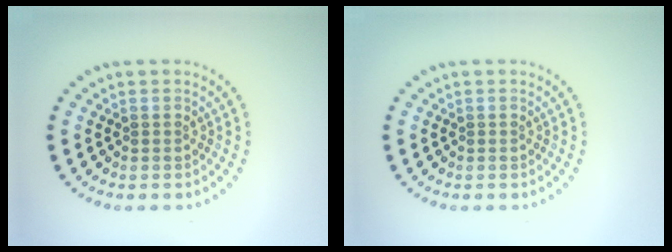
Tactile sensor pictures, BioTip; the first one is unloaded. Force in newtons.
{"total": 0.0}